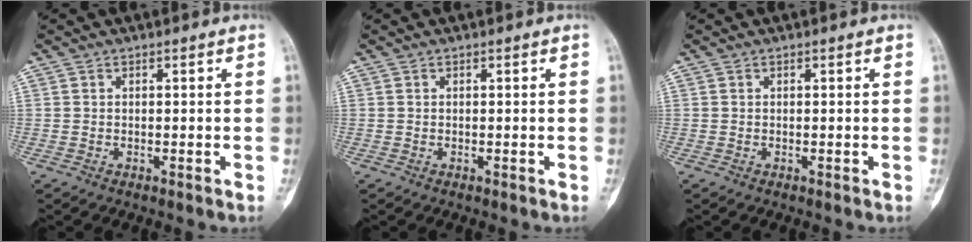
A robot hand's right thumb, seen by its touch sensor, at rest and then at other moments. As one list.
[{"total": 0.0}, {"total": 0.0}]